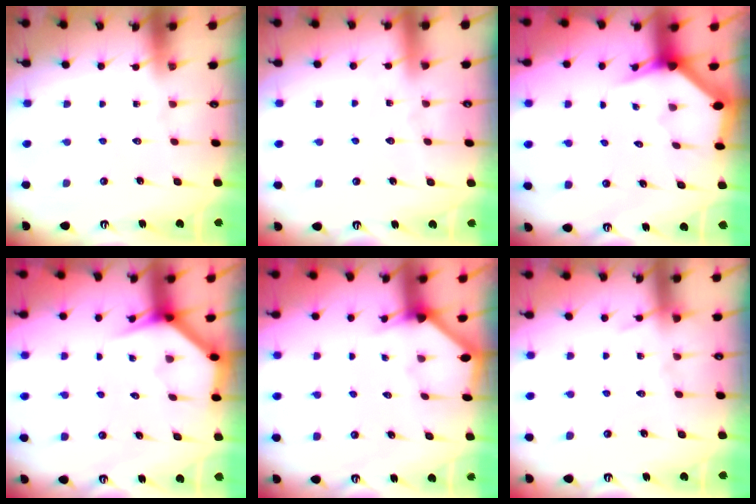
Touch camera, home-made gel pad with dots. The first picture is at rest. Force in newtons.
{"total": 5.3, "press": 5.3, "slide": 0.5}
{"total": 2.9, "press": 2.9, "slide": 0.0}
{"total": 3.5, "press": 3.5, "slide": 0.3}
{"total": 2.6, "press": 2.6, "slide": 0.3}
{"total": 5.9, "press": 5.9, "slide": 0.7}